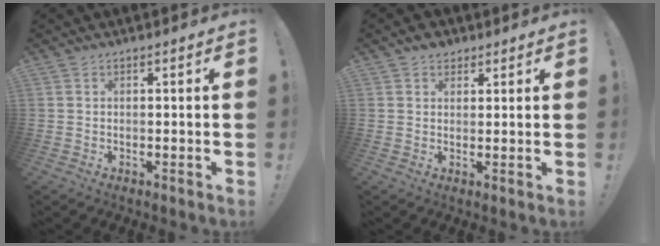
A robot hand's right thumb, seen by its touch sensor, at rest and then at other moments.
{"total": 3.4, "force": [2.2, 2.5, 0.6], "torque": [-0.001, -0.007, 0.040]}